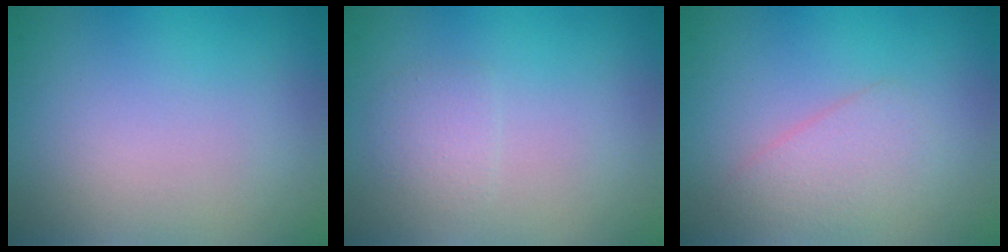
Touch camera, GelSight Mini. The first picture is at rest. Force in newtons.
{"total": 1.3, "press": 1.3, "slide": 0.1}
{"total": 2.3, "press": 2.3, "slide": 0.1}